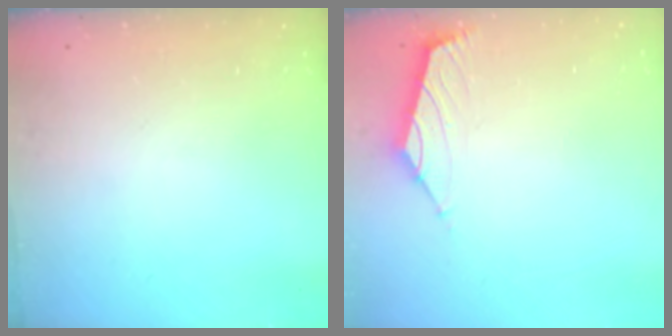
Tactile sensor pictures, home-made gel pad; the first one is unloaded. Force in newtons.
{"total": 1.7, "press": 1.6, "slide": 0.7}